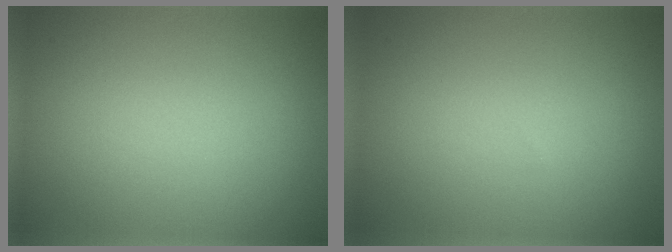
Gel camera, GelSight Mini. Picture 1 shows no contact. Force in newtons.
{"total": 0.0}